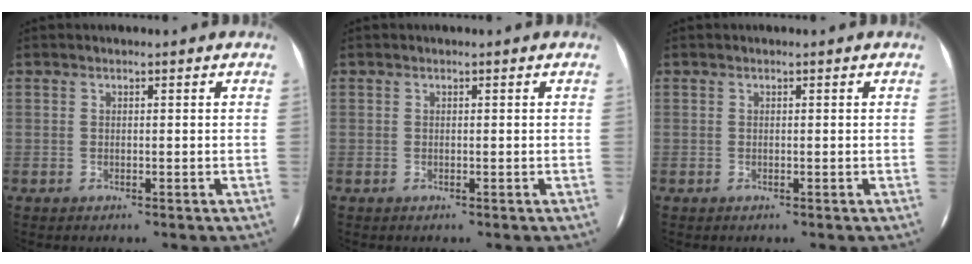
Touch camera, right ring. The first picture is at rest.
{"total": 0.0}
{"total": 0.0}